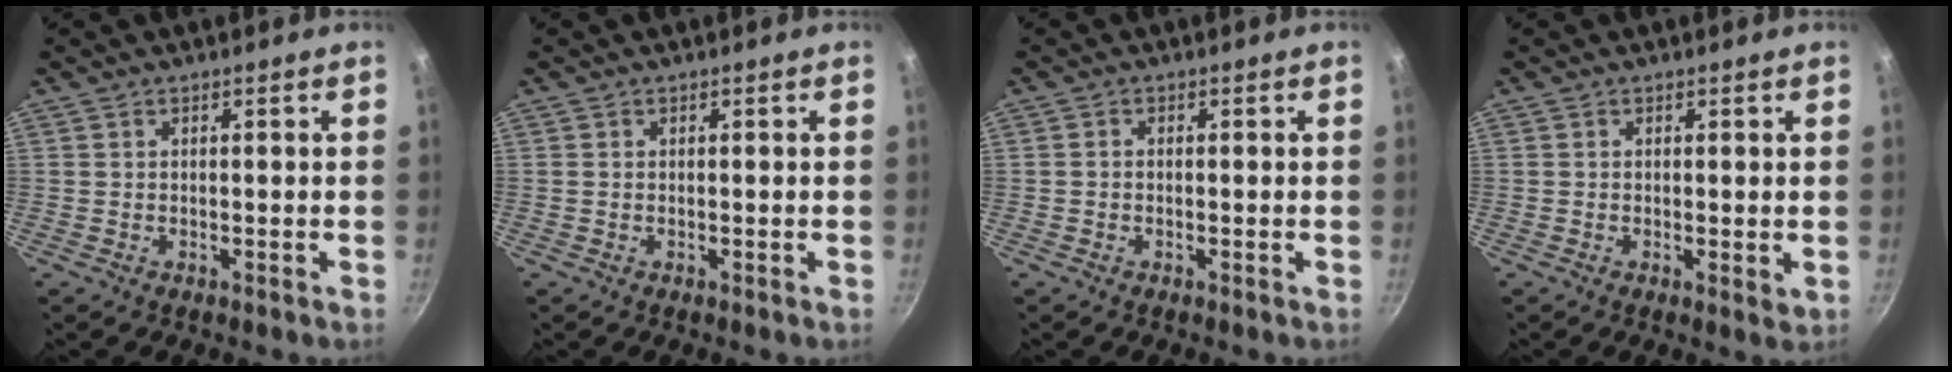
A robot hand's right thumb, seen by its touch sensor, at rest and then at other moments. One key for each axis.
{"total": 0.0}
{"total": 0.7, "fx": -0.3, "fy": 0.5, "fz": 0.4, "tx": -0.008, "ty": 0.003, "tz": -0.006}
{"total": 1.4, "fx": 0.2, "fy": 0.6, "fz": 1.2, "tx": -0.019, "ty": -0.006, "tz": 0.002}